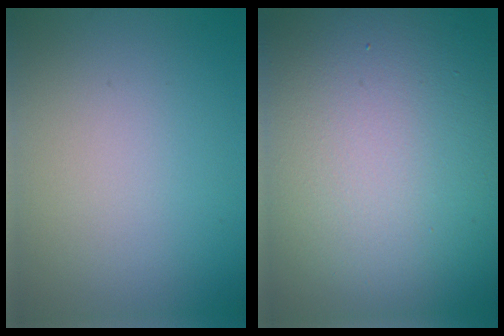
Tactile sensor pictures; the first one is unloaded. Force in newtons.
{"total": 21.6, "press": 21.6, "slide": 0.7}